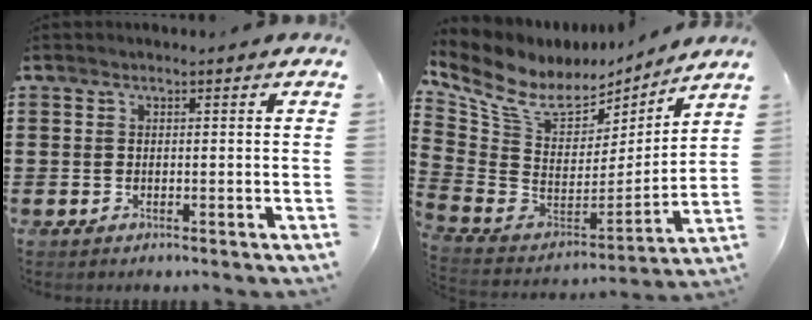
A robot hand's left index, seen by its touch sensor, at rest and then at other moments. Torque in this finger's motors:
{"motor_torque": [2.14, 0.00, 0.41, 0.02]}